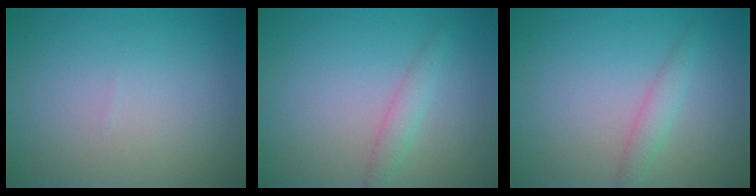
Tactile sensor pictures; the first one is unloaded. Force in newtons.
{"total": 1.6, "press": 1.6, "slide": 0.0}
{"total": 1.6, "press": 1.6, "slide": 0.0}